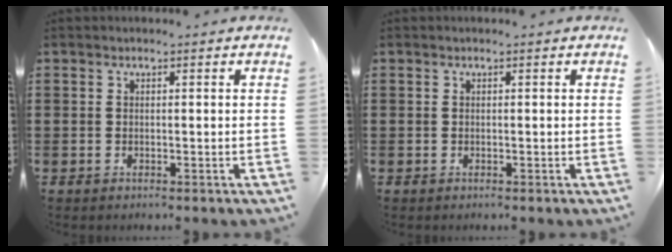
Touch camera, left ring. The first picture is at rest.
{"total": 0.0}